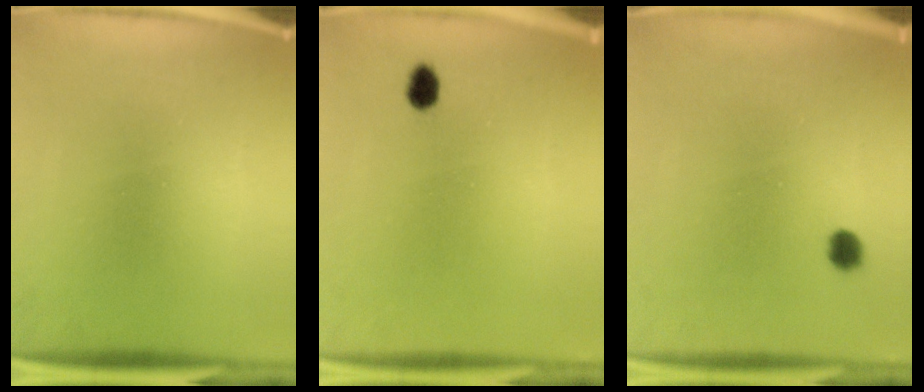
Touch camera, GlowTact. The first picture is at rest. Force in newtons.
{"total": 2.3}
{"total": 1.8}